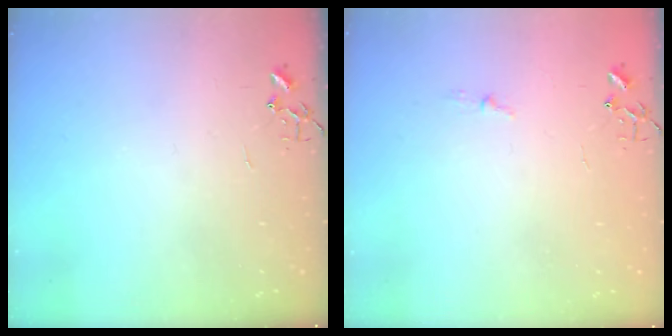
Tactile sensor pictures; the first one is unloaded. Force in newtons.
{"total": 3.2, "press": 3.2, "slide": 0.5}